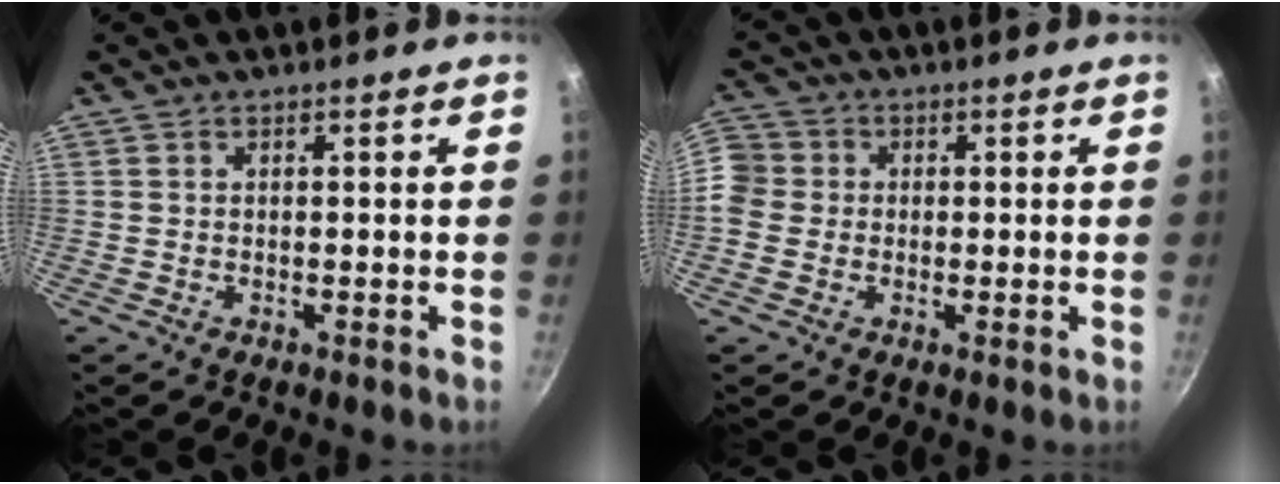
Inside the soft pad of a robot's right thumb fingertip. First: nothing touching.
{"total": 7.6, "force": [-0.1, 7.0, 3.1], "torque": [-0.062, 0.016, -0.007]}